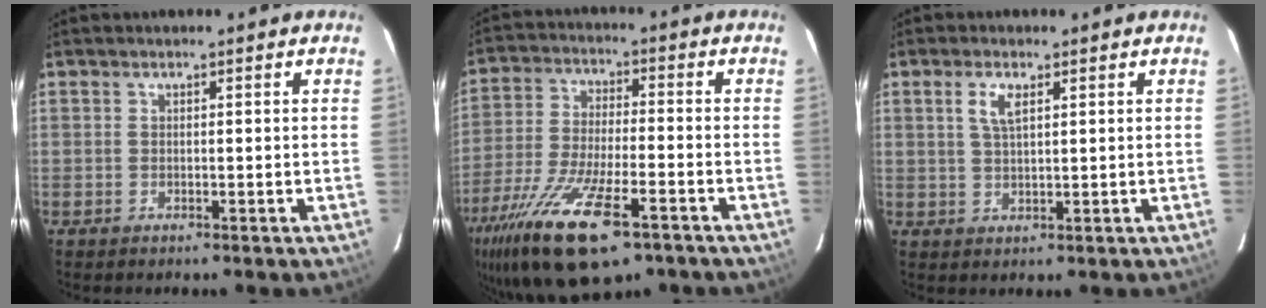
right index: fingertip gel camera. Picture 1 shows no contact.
{"total": 20.1, "force": [-12.3, 6.5, 14.5], "torque": [-0.294, -0.060, -0.218]}
{"total": 3.5, "force": [1.5, 1.2, 2.9], "torque": [-0.058, 0.003, 0.029]}